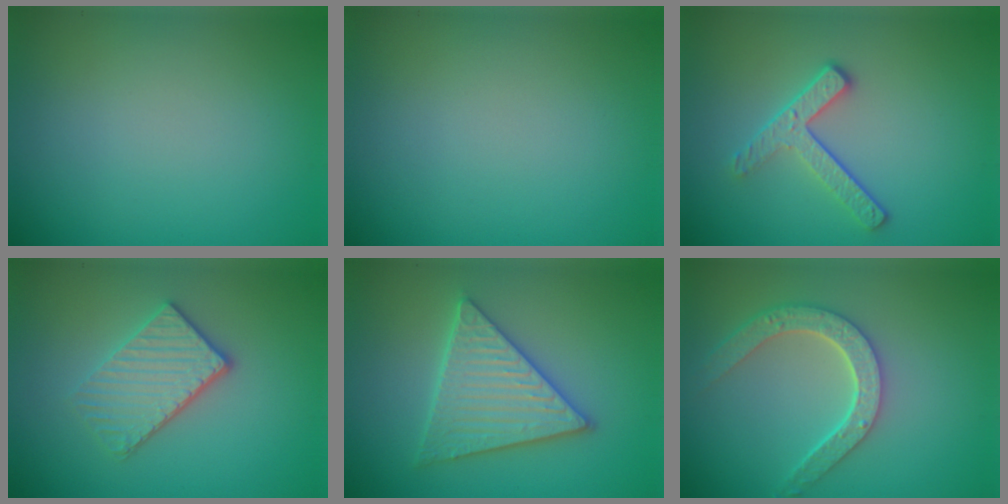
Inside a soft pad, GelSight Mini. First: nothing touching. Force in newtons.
{"total": 0.0}
{"total": 2.9, "press": 2.3, "slide": 1.7}
{"total": 3.5, "press": 3.1, "slide": 1.7}
{"total": 5.7, "press": 5.6, "slide": 0.8}
{"total": 4.6, "press": 3.6, "slide": 2.8}